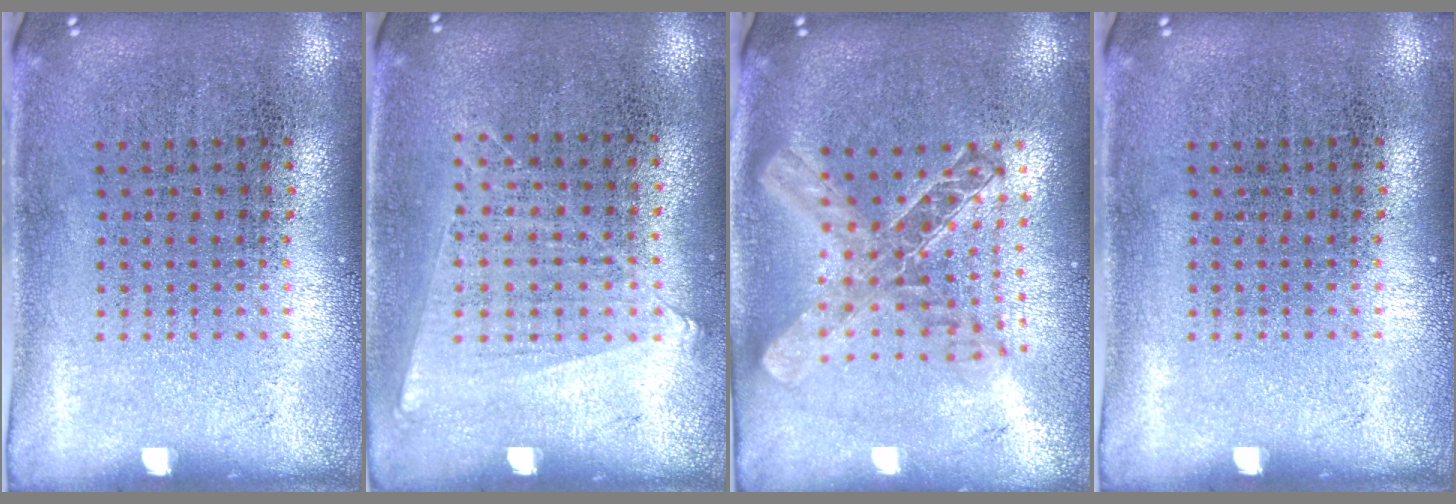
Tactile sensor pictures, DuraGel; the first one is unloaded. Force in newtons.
{"total": 1.1, "press": 1.0, "slide": 0.4}
{"total": 2.0, "press": 1.7, "slide": 1.0}
{"total": 0.0}